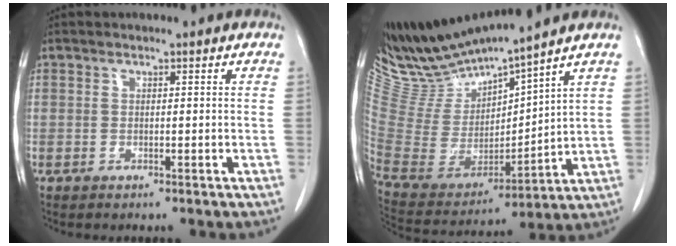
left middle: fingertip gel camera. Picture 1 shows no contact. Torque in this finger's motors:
{"motor_torque": [-0.15, -0.69, -0.12, 0.00]}